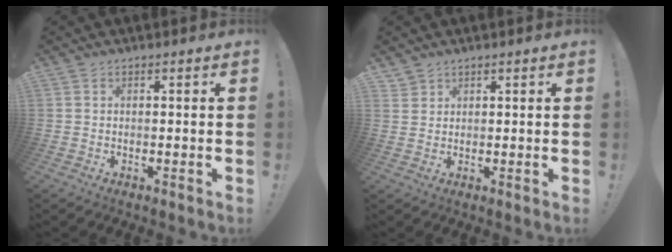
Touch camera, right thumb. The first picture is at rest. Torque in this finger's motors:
{"motor_torque": [-0.26, -0.31, 0.04, -0.07, 0.00]}